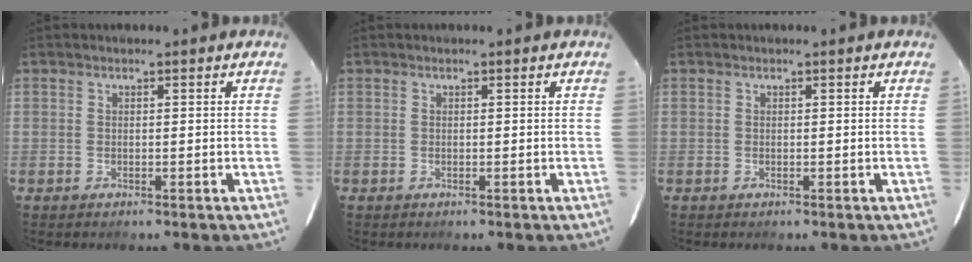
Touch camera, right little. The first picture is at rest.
{"total": 0.0}
{"total": 0.0}